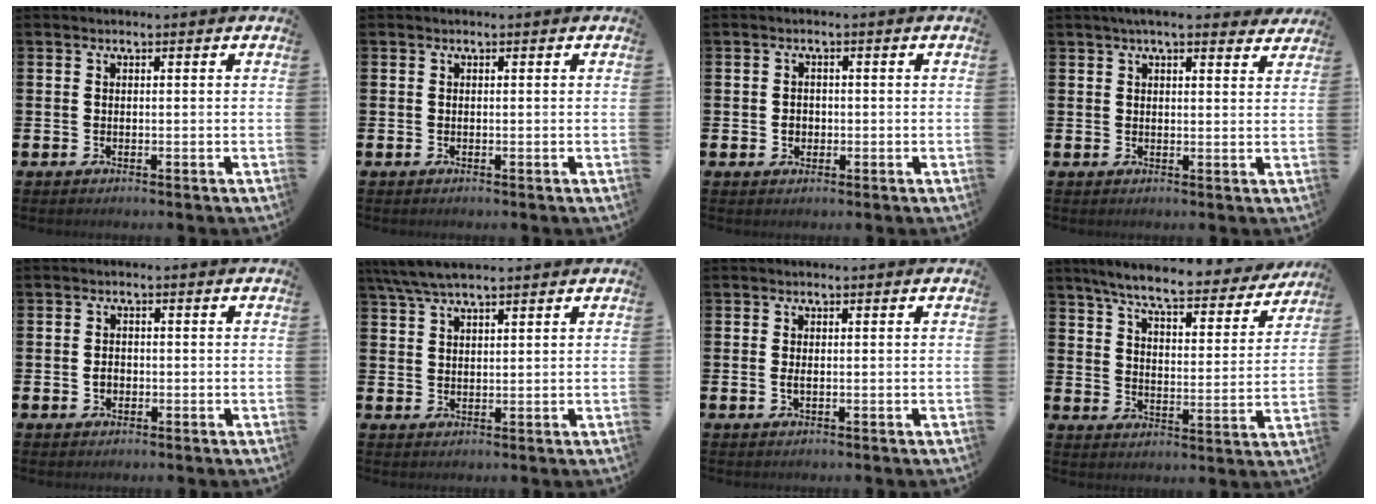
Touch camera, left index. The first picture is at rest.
{"total": 0.0}
{"total": 1.6, "force": [-0.2, 1.5, 0.7], "torque": [-0.001, 0.003, -0.009]}
{"total": 4.4, "force": [3.9, 0.9, 1.9], "torque": [-0.036, -0.012, 0.068]}
{"total": 1.6, "force": [-0.3, 1.2, 0.9], "torque": [-0.012, 0.006, -0.009]}
{"total": 4.8, "force": [4.0, 1.0, 2.3], "torque": [-0.062, -0.003, 0.075]}
{"total": 0.8, "force": [0.0, 0.3, 0.8], "torque": [-0.018, 0.003, -0.001]}
{"total": 7.6, "force": [6.9, 0.7, 3.0], "torque": [-0.083, -0.044, 0.116]}